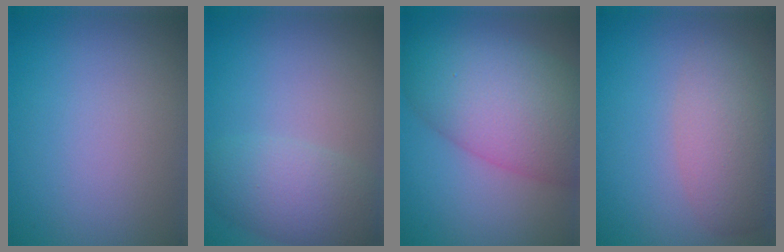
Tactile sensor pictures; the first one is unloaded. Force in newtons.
{"total": 4.3, "press": 4.3, "slide": 0.3}
{"total": 9.7, "press": 9.7, "slide": 0.4}
{"total": 4.1, "press": 4.1, "slide": 0.1}